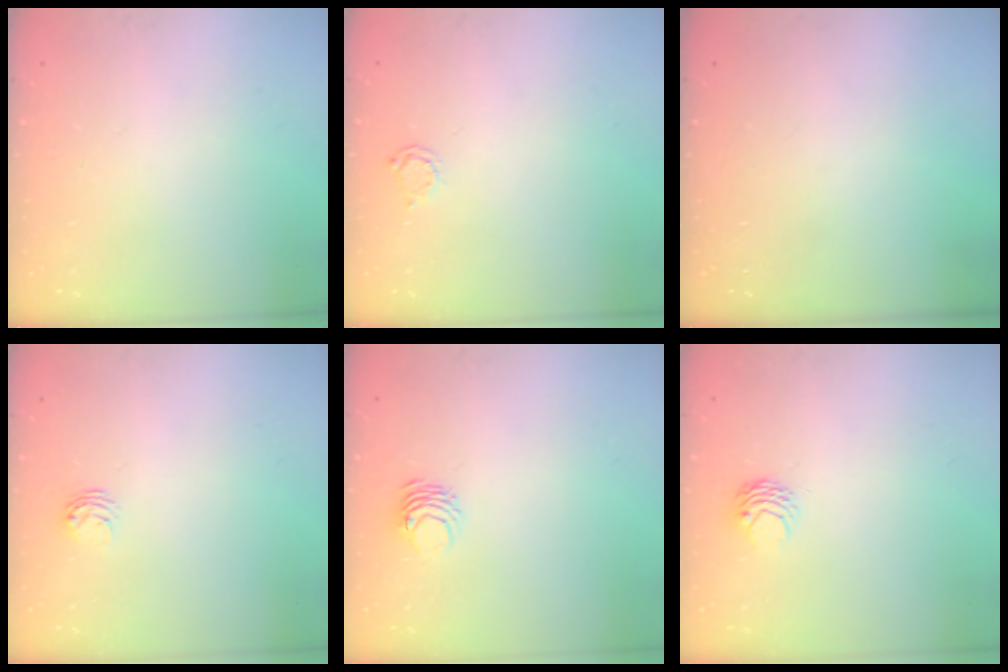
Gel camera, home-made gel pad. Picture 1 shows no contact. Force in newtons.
{"total": 2.3, "press": 2.3, "slide": 0.3}
{"total": 0.0}
{"total": 3.7, "press": 3.6, "slide": 0.4}
{"total": 4.2, "press": 4.2, "slide": 0.4}
{"total": 3.5, "press": 3.4, "slide": 0.4}